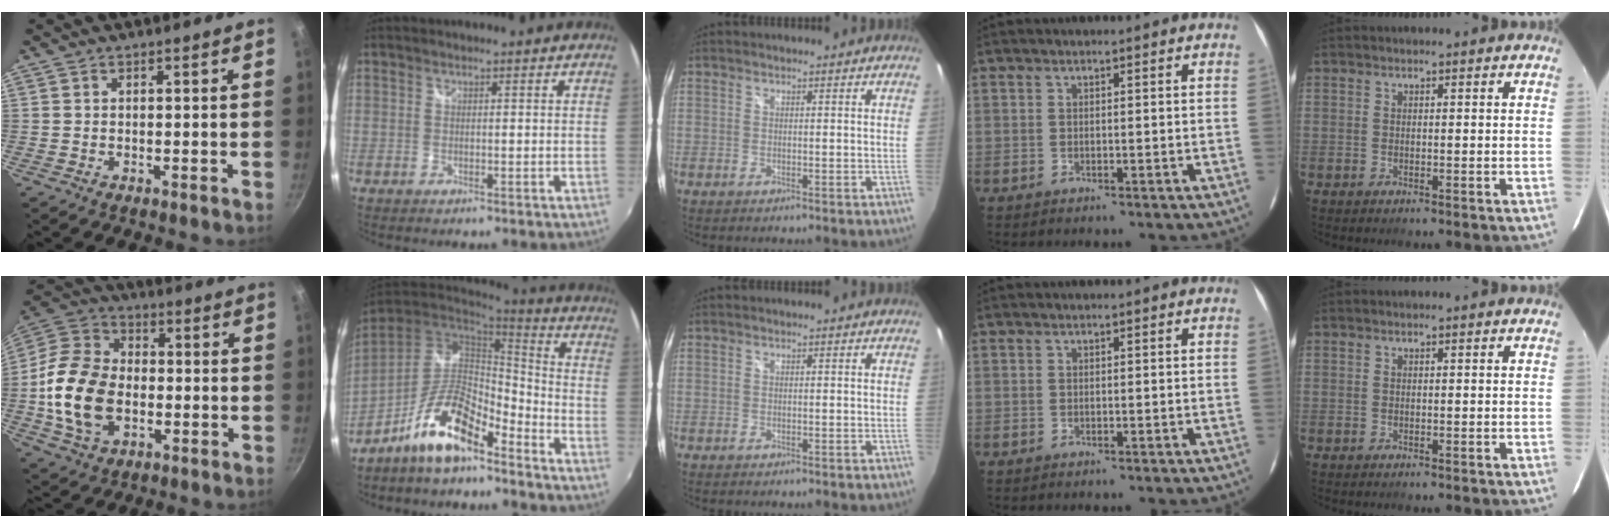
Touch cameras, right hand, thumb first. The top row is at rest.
{"thumb": {"total": 17.8, "force": [-2.6, 12.4, 12.5], "torque": [-0.224, 0.025, -0.055]}, "index": {"total": 13.2, "force": [-9.0, 4.1, 8.8], "torque": [-0.177, 0.002, -0.164]}}